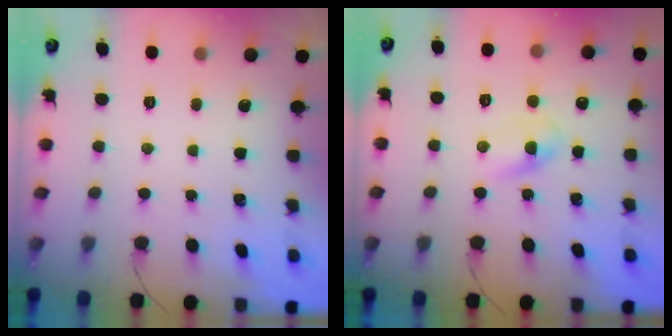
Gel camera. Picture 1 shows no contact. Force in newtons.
{"total": 2.7, "press": 2.5, "slide": 1.1}